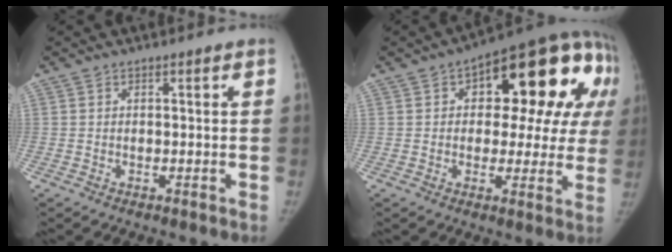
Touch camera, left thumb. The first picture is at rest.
{"total": 23.4, "force": [6.3, 11.7, 19.2], "torque": [-0.205, 0.028, 0.077]}